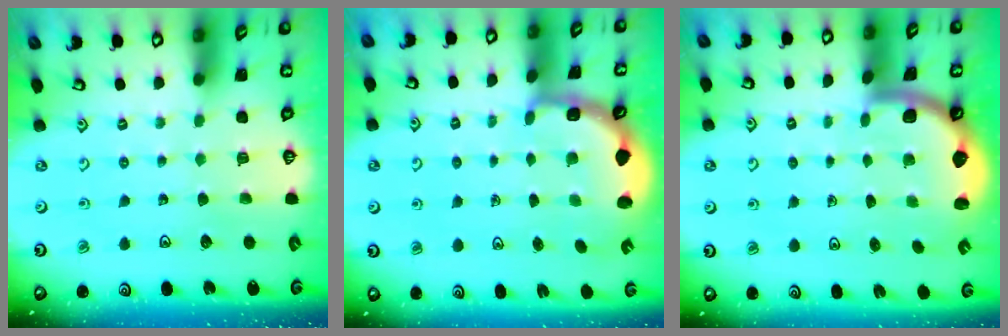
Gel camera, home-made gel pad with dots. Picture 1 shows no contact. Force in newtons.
{"total": 3.3, "press": 2.9, "slide": 1.5}
{"total": 2.0, "press": 2.0, "slide": 0.3}